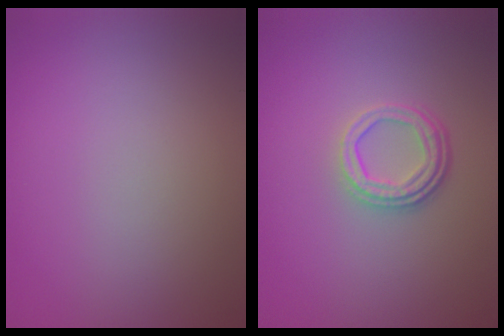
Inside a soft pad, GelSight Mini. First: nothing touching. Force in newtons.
{"total": 3.4, "press": 2.6, "slide": 2.3}